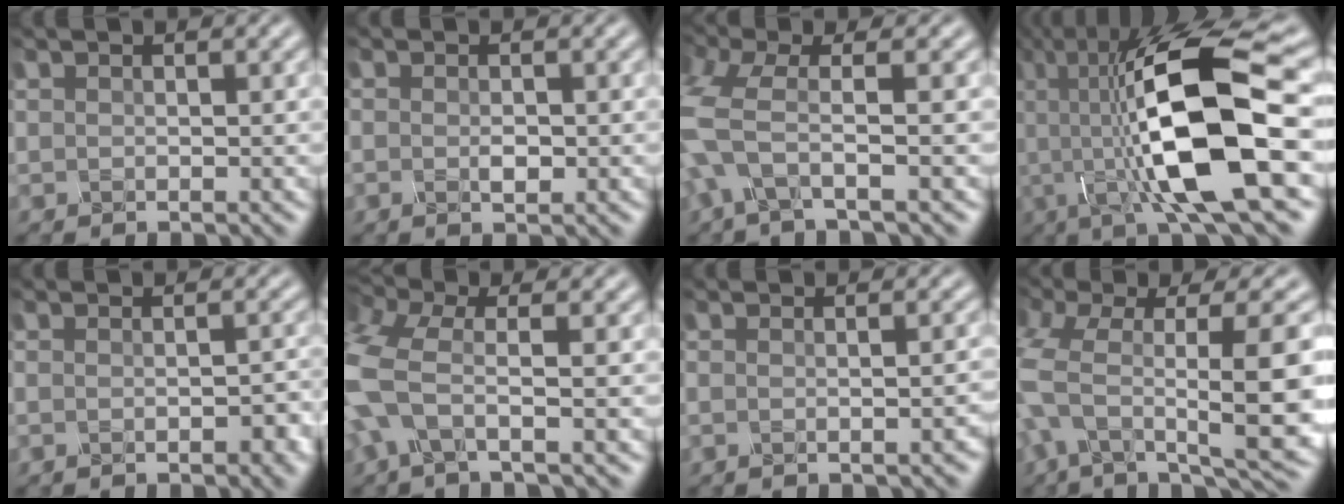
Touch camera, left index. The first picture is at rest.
{"total": 1.2, "force": [-0.7, 0.5, 0.9], "torque": [-0.016, -0.003, -0.010]}
{"total": 4.4, "force": [-1.6, 1.0, 4.0], "torque": [-0.103, -0.004, -0.042]}
{"total": 12.9, "force": [-1.4, 3.4, 12.3], "torque": [-0.209, 0.002, -0.036]}
{"total": 2.5, "force": [-1.0, 1.0, 2.1], "torque": [-0.025, 0.002, -0.015]}
{"total": 5.4, "force": [-1.9, 2.0, 4.7], "torque": [-0.122, 0.001, -0.053]}
{"total": 1.4, "force": [-0.6, 0.2, 1.2], "torque": [-0.012, 0.005, -0.014]}
{"total": 12.0, "force": [-1.6, 4.0, 11.2], "torque": [-0.209, -0.017, -0.010]}